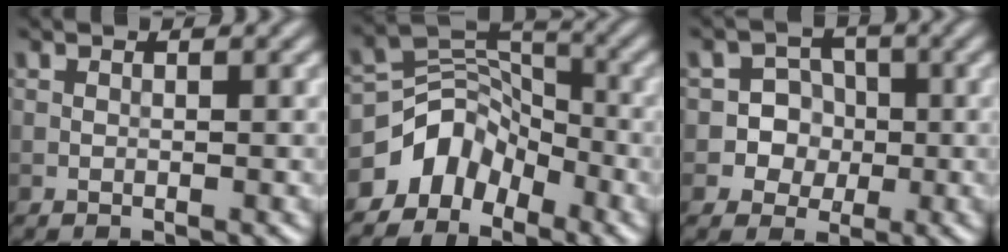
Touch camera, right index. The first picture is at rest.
{"total": 5.2, "force": [-3.6, 3.4, 1.7], "torque": [-0.012, 0.007, -0.075]}
{"total": 4.1, "force": [-0.8, 3.9, 0.9], "torque": [0.006, 0.019, -0.031]}